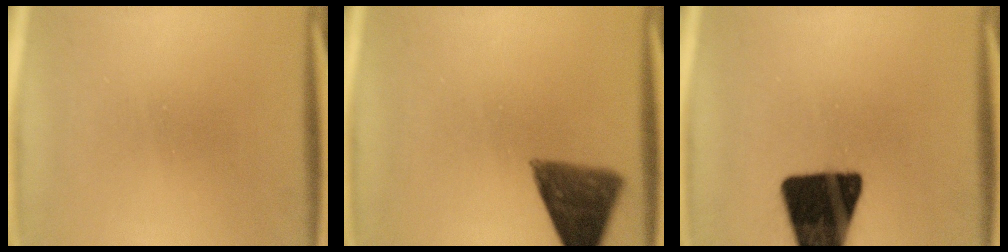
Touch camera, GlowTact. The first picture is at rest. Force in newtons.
{"total": 8.6}
{"total": 18.8}